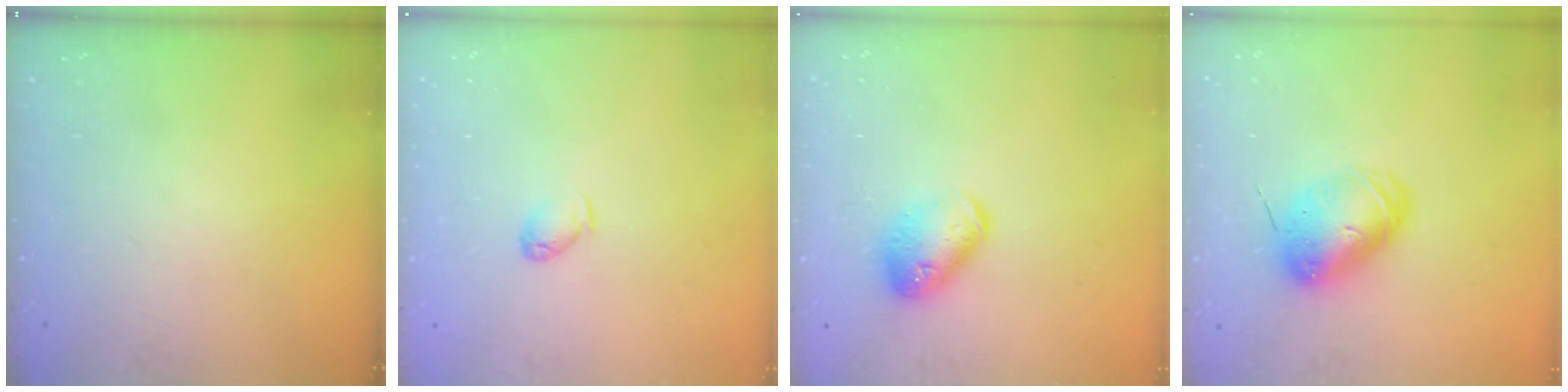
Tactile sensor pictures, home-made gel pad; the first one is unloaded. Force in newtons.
{"total": 3.9, "press": 3.8, "slide": 0.8}
{"total": 12.5, "press": 12.3, "slide": 2.2}
{"total": 9.4, "press": 9.3, "slide": 1.6}